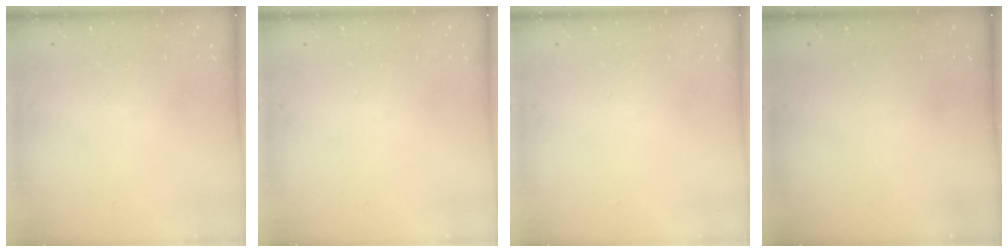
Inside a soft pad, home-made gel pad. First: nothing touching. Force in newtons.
{"total": 0.0}
{"total": 0.0}
{"total": 0.0}